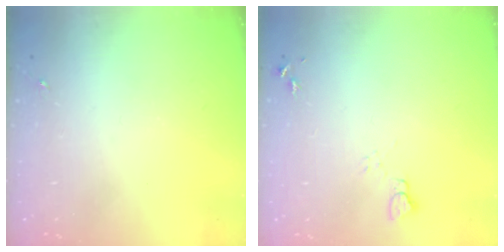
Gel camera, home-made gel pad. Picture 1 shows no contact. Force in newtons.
{"total": 3.7, "press": 3.7, "slide": 0.4}